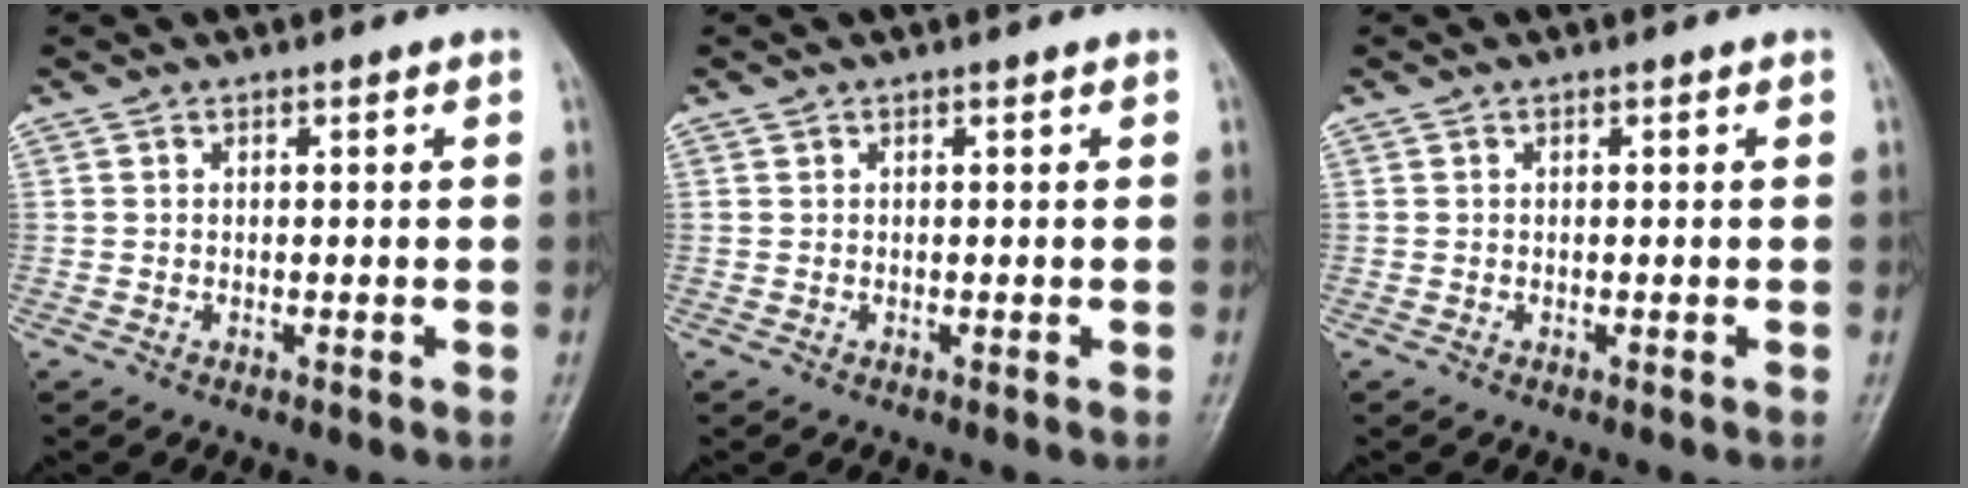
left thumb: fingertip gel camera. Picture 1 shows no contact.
{"total": 0.0}
{"total": 0.0}